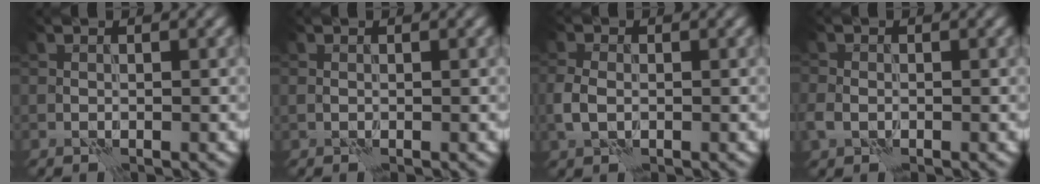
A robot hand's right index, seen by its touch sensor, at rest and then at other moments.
{"total": 0.0}
{"total": 2.3, "force": [-0.5, 1.6, 1.6], "torque": [-0.038, 0.000, -0.015]}
{"total": 1.7, "force": [-0.6, 1.5, 0.8], "torque": [-0.019, -0.004, -0.018]}